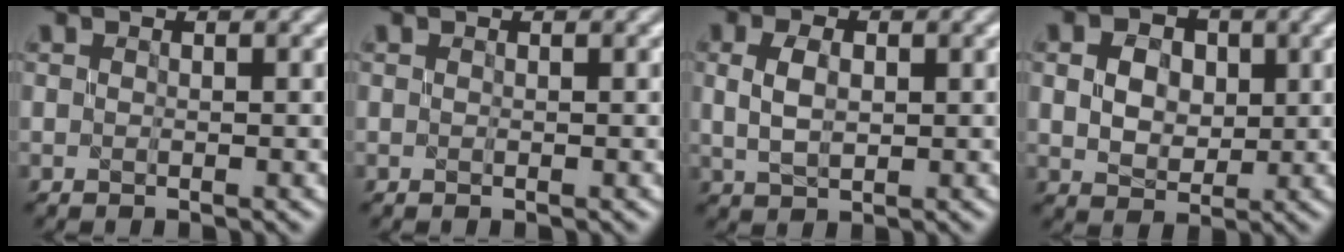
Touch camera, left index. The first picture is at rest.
{"total": 0.0}
{"total": 3.1, "force": [0.5, 2.0, 2.4], "torque": [-0.059, 0.002, 0.014]}
{"total": 4.1, "force": [0.7, 3.2, 2.5], "torque": [-0.051, 0.002, 0.005]}